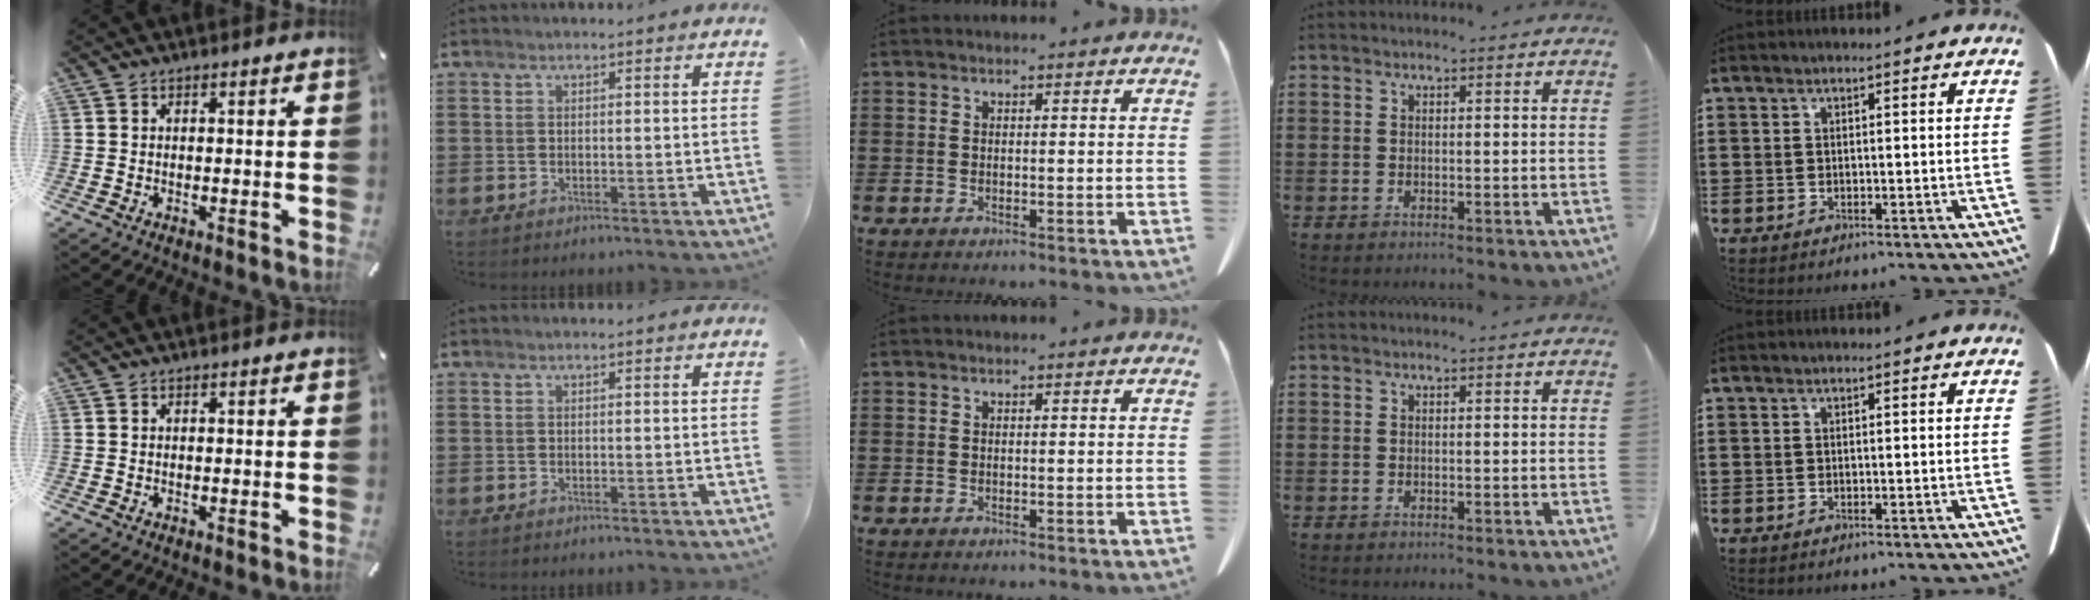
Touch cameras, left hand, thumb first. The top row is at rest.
{}